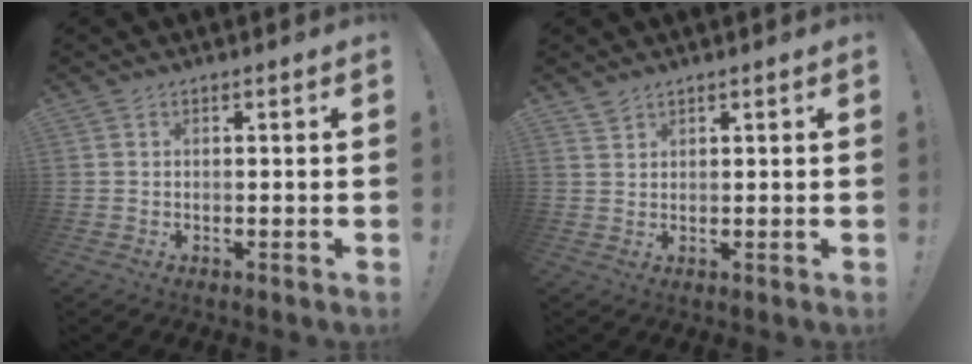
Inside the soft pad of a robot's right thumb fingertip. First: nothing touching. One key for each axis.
{"total": 1.9, "fx": 1.7, "fy": 0.6, "fz": 0.4, "tx": 0.006, "ty": -0.016, "tz": 0.031}